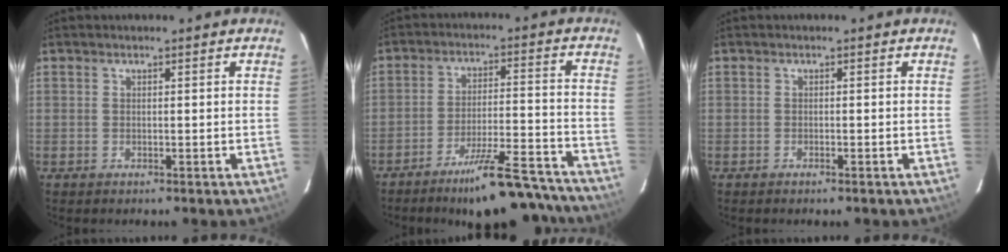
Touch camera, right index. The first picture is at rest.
{"total": 17.6, "force": [-15.6, 3.0, 7.5], "torque": [-0.118, 0.007, -0.216]}
{"total": 0.6, "force": [-0.5, 0.1, 0.2], "torque": [-0.002, 0.000, -0.010]}